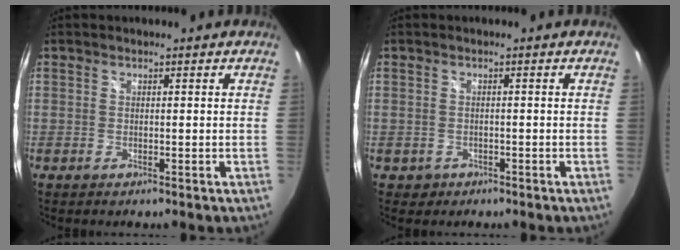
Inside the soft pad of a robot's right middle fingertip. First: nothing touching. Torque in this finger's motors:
{"motor_torque": [-0.36, -0.12, -0.03, -0.01]}